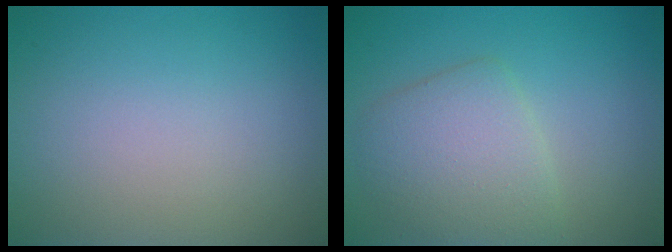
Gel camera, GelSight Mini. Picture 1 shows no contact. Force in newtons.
{"total": 4.4, "press": 4.4, "slide": 0.1}